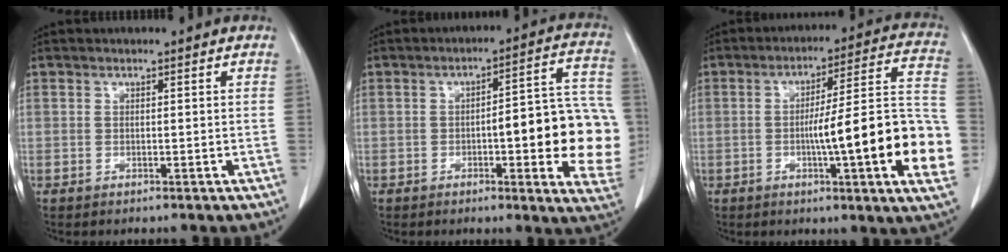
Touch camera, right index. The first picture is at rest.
{"total": 16.8, "force": [-2.3, 3.5, 16.2], "torque": [-0.136, 0.029, -0.023]}
{"total": 20.0, "force": [-4.1, 0.7, 19.6], "torque": [-0.198, 0.019, -0.053]}